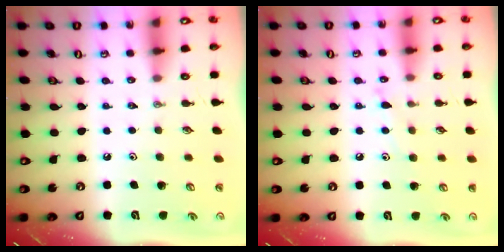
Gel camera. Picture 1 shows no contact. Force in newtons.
{"total": 8.6, "press": 8.6, "slide": 0.6}